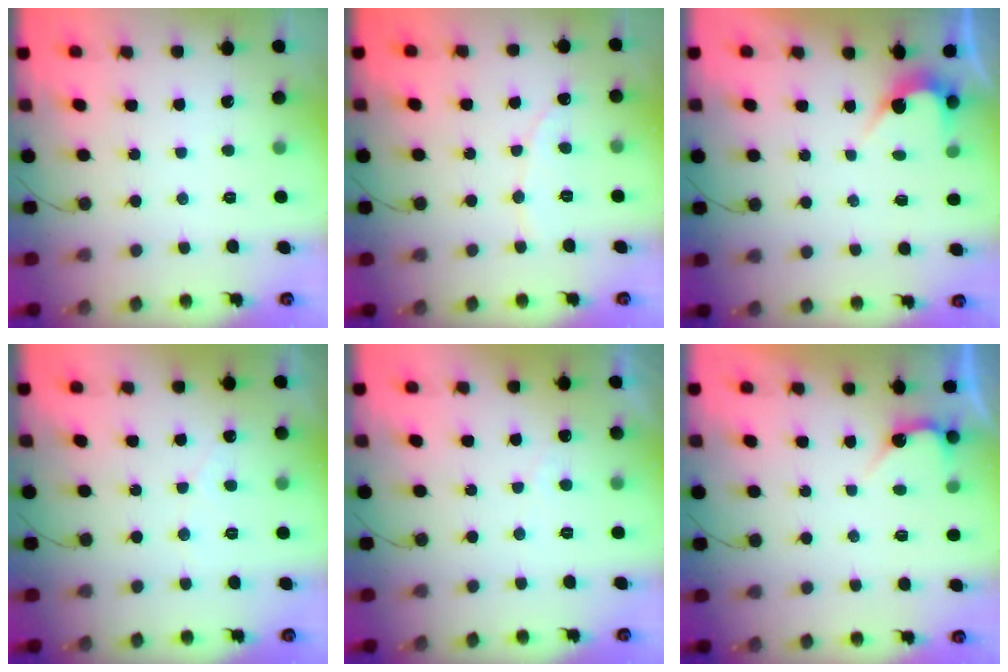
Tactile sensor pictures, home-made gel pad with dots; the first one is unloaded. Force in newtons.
{"total": 1.9, "press": 1.8, "slide": 0.2}
{"total": 2.5, "press": 2.5, "slide": 0.2}
{"total": 2.1, "press": 2.1, "slide": 0.1}
{"total": 2.3, "press": 2.3, "slide": 0.1}
{"total": 2.8, "press": 2.8, "slide": 0.2}